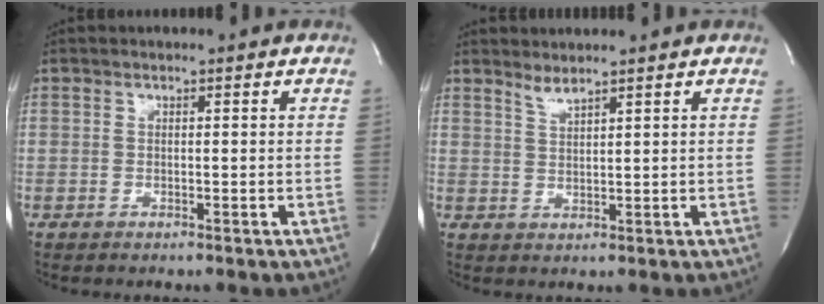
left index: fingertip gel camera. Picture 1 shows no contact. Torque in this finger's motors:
{"motor_torque": [0.19, -0.13, -0.01, 0.00]}